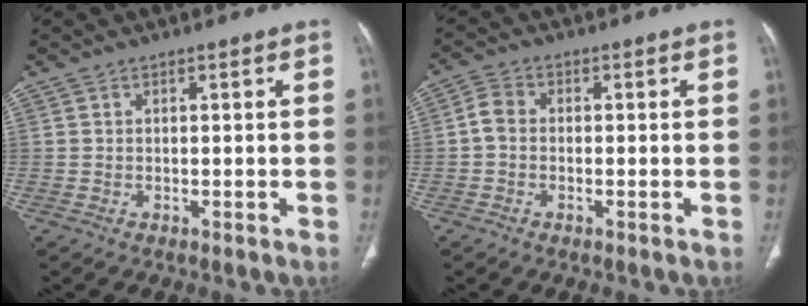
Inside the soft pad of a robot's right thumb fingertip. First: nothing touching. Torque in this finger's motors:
{"motor_torque": [0.02, -0.02, 0.23, -0.11, 0.01]}